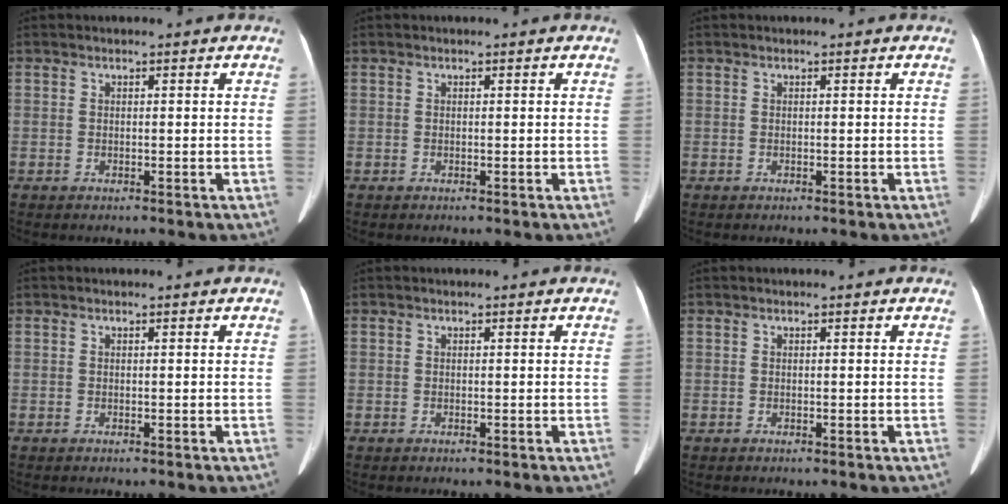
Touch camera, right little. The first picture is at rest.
{"total": 0.0}
{"total": 0.0}
{"total": 0.0}
{"total": 0.0}
{"total": 0.0}